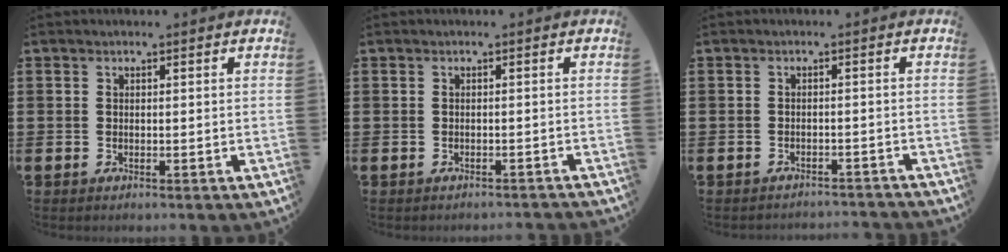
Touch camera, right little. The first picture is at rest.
{"total": 0.0}
{"total": 0.9, "force": [-0.9, 0.0, -0.1], "torque": [-0.003, 0.006, -0.020]}